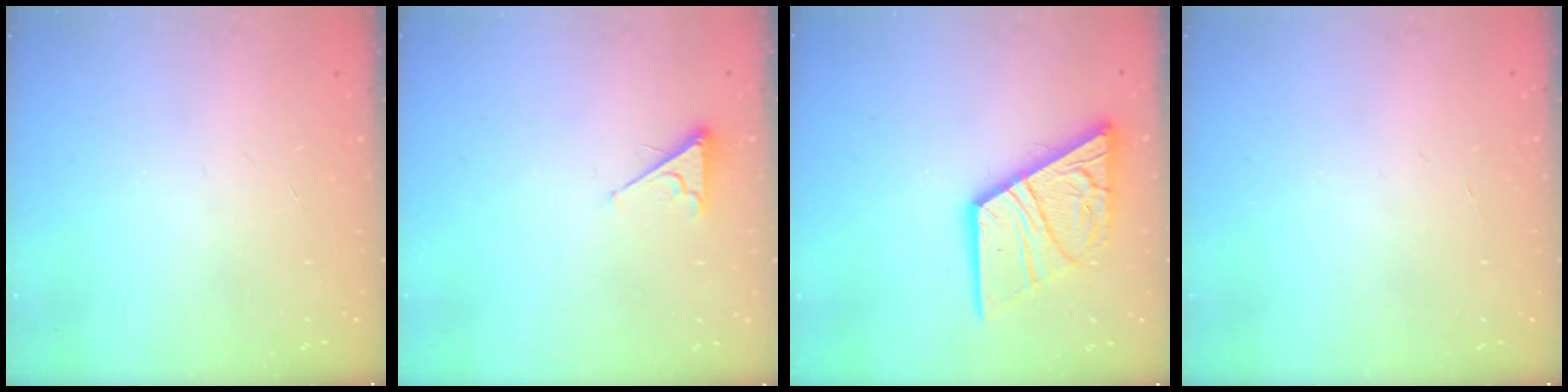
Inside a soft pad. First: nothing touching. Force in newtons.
{"total": 3.0, "press": 2.9, "slide": 0.4}
{"total": 17.9, "press": 17.8, "slide": 1.8}
{"total": 0.0}